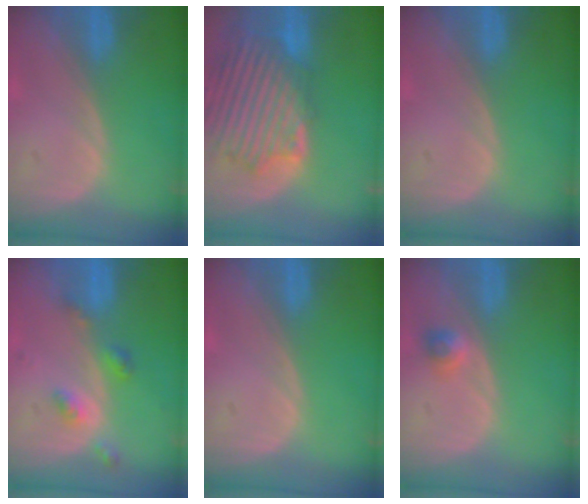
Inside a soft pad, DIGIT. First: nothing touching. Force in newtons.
{"total": 13.1, "press": 11.5, "slide": 6.4}
{"total": 0.0}
{"total": 4.4, "press": 3.9, "slide": 1.9}
{"total": 0.0}
{"total": 2.4, "press": 2.0, "slide": 1.2}